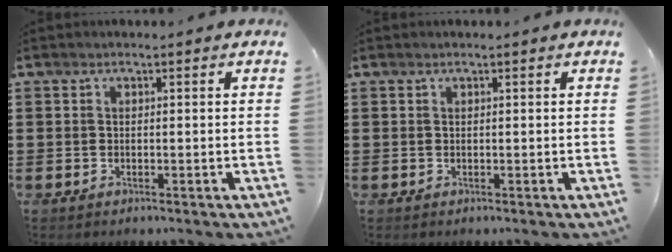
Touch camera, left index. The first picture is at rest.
{"total": 0.0}